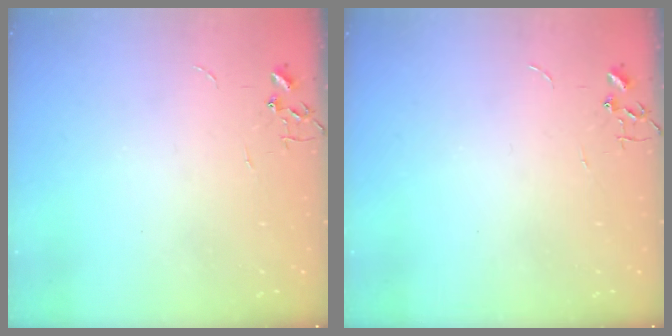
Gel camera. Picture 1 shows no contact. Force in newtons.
{"total": 0.0}